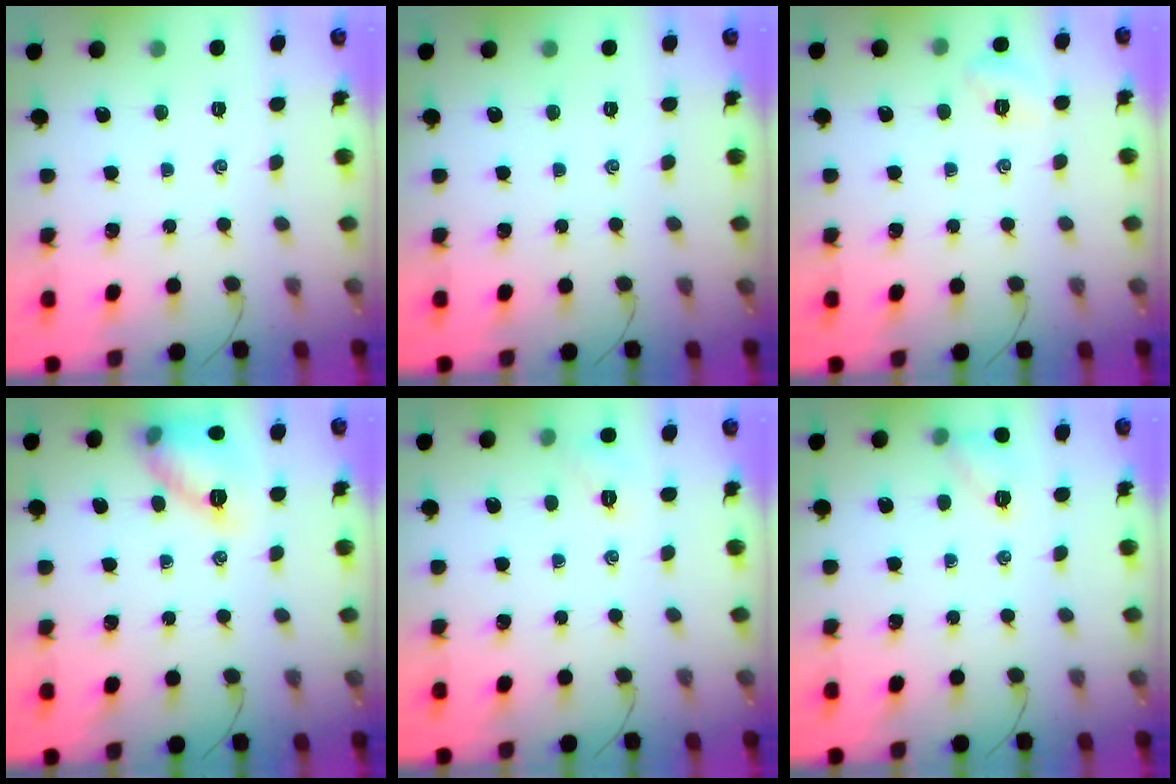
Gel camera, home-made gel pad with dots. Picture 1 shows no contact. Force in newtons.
{"total": 0.0}
{"total": 4.4, "press": 4.2, "slide": 1.3}
{"total": 12.0, "press": 12.0, "slide": 0.4}
{"total": 5.4, "press": 5.2, "slide": 1.6}
{"total": 7.4, "press": 7.2, "slide": 1.6}